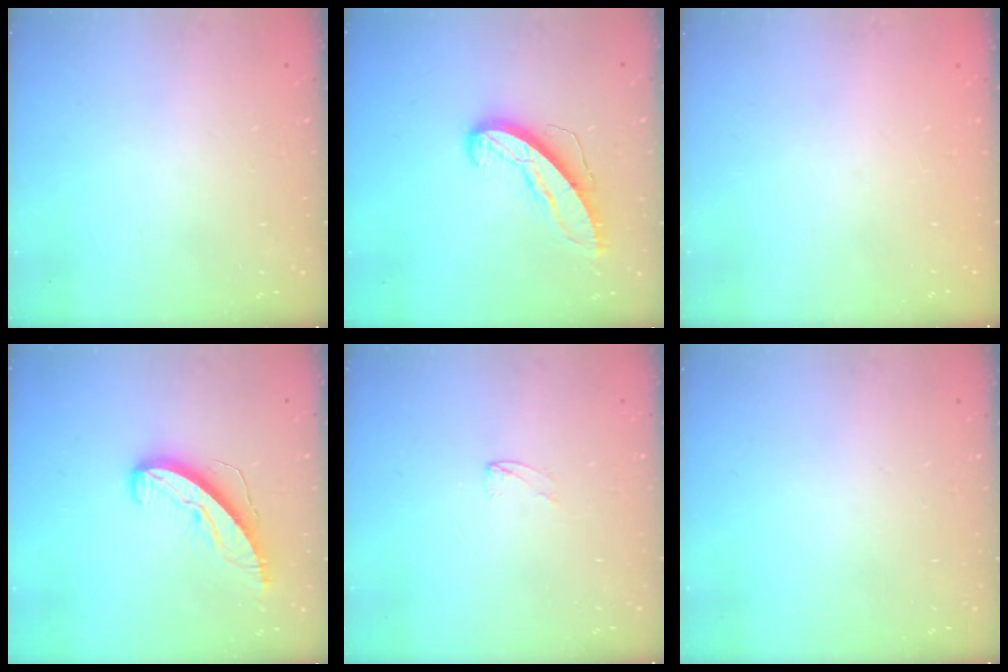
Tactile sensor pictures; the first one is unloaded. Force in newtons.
{"total": 9.7, "press": 9.7, "slide": 0.4}
{"total": 0.0}
{"total": 9.5, "press": 9.5, "slide": 0.3}
{"total": 1.7, "press": 1.7, "slide": 0.1}
{"total": 0.0}